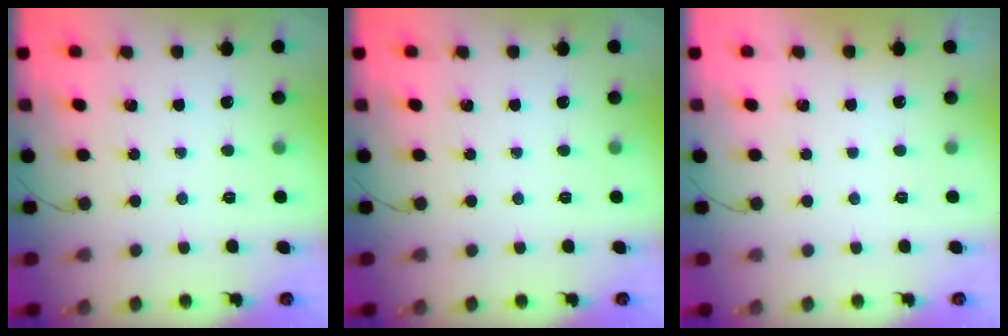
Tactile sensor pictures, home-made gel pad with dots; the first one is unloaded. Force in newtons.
{"total": 0.0}
{"total": 2.9, "press": 2.9, "slide": 0.1}